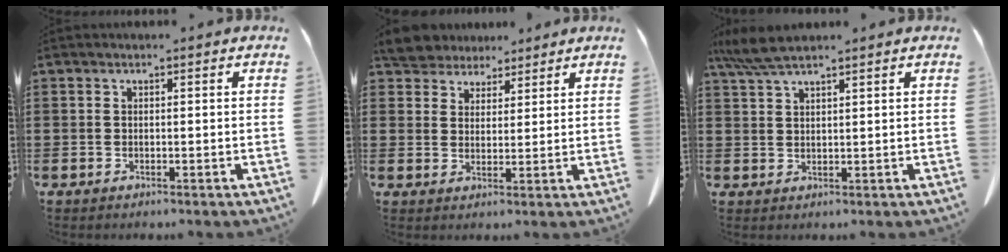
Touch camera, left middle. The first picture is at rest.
{"total": 5.4, "force": [5.0, 1.9, 0.6], "torque": [-0.037, -0.012, 0.094]}
{"total": 5.0, "force": [4.0, 0.5, 3.0], "torque": [-0.069, -0.005, 0.075]}